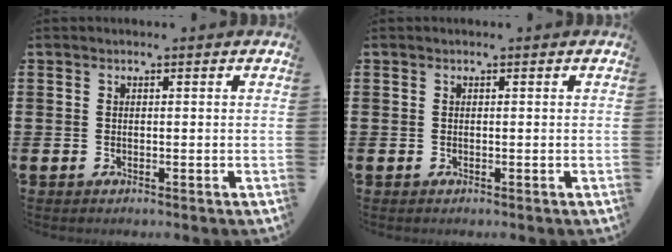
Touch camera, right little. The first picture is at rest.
{"total": 0.0}